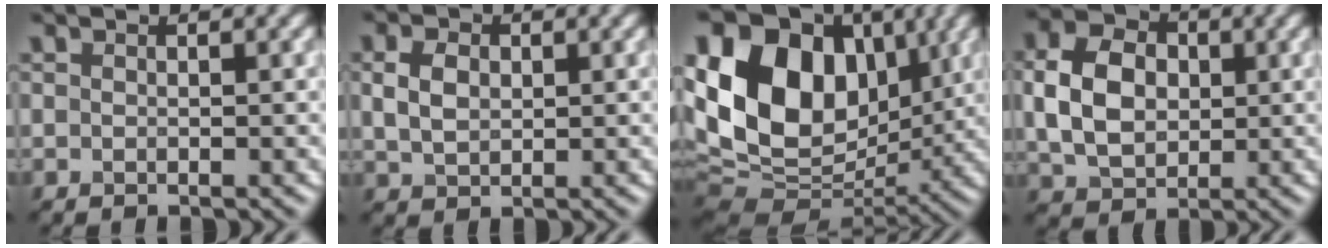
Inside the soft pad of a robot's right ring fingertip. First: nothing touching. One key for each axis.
{"total": 3.0, "fx": 0.6, "fy": 2.2, "fz": 2.0, "tx": -0.047, "ty": 0.004, "tz": 0.012}
{"total": 18.7, "fx": 3.9, "fy": 13.4, "fz": 12.3, "tx": -0.228, "ty": 0.037, "tz": 0.074}
{"total": 6.9, "fx": 0.6, "fy": 5.2, "fz": 4.5, "tx": -0.100, "ty": 0.006, "tz": 0.007}